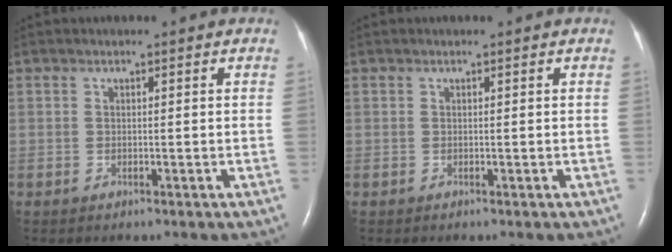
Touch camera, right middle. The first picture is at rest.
{"total": 0.0}